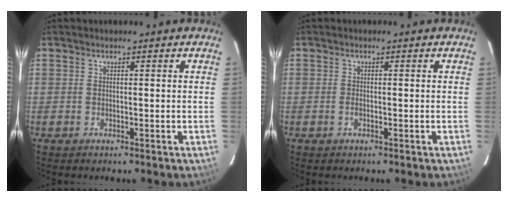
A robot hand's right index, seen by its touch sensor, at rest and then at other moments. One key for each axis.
{"total": 1.0, "fx": -0.4, "fy": 0.5, "fz": 0.7, "tx": -0.016, "ty": -0.001, "tz": -0.008}